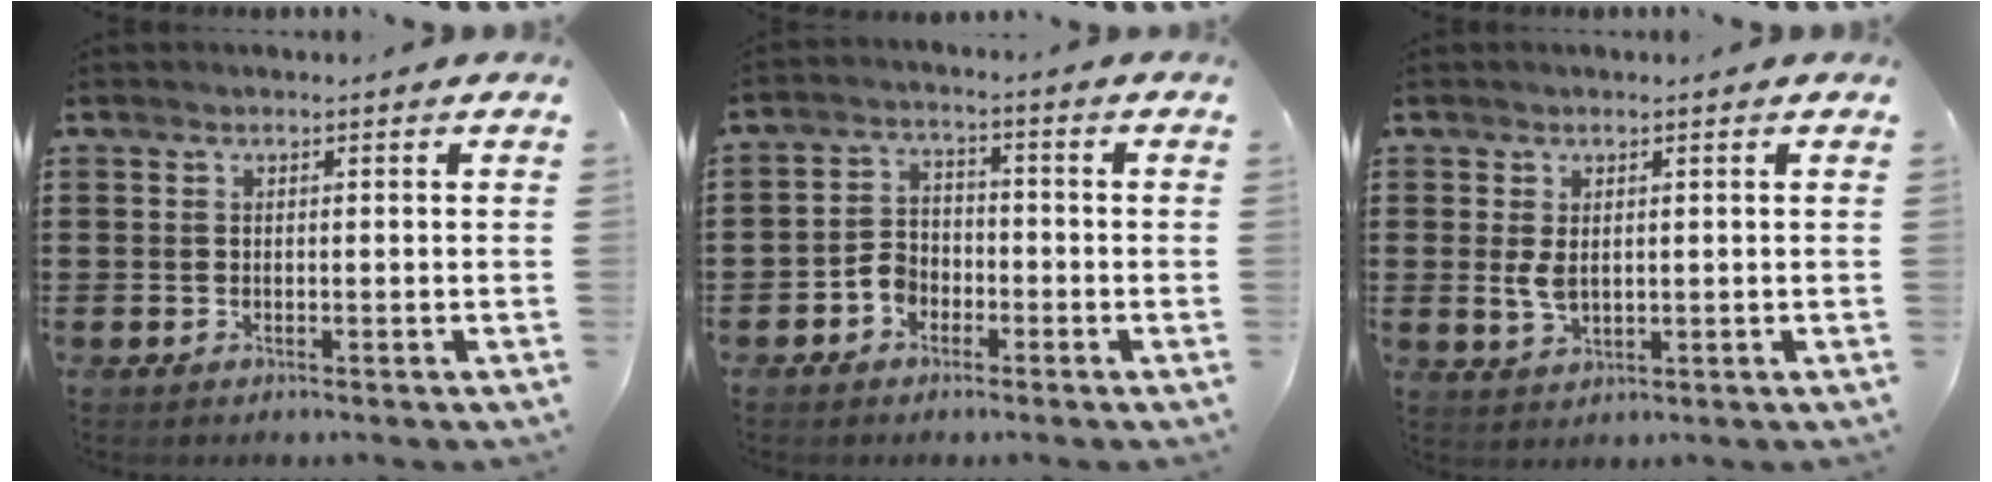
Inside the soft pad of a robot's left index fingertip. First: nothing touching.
{"total": 3.8, "force": [-2.2, 2.7, 1.3], "torque": [-0.033, 0.011, -0.046]}
{"total": 3.2, "force": [0.5, 1.8, 2.6], "torque": [-0.069, -0.003, 0.005]}